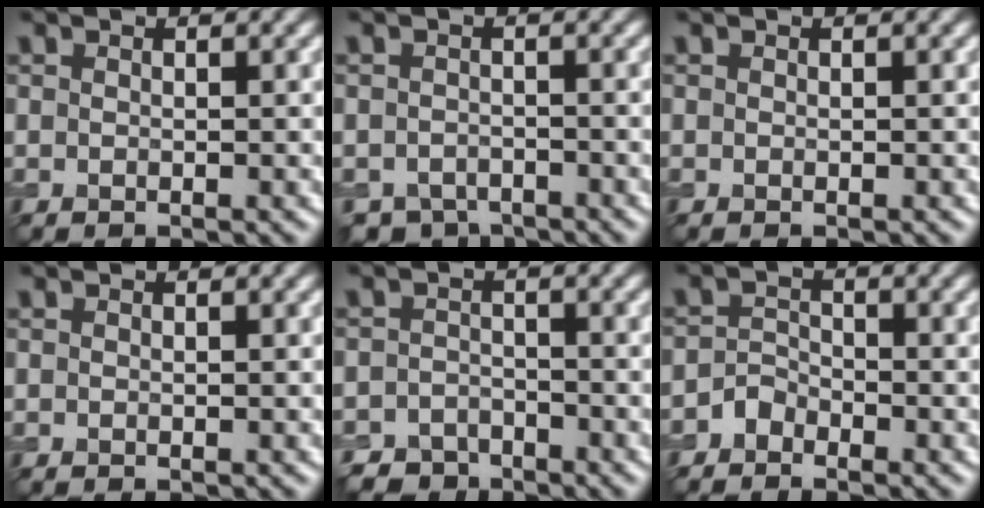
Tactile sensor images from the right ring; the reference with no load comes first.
{"total": 2.9, "force": [-2.5, 1.4, 0.6], "torque": [0.000, -0.007, -0.045]}
{"total": 0.0}
{"total": 0.0}
{"total": 3.4, "force": [-2.9, 1.7, 0.3], "torque": [0.010, 0.001, -0.053]}
{"total": 1.6, "force": [-1.3, 0.9, 0.2], "torque": [-0.002, 0.011, -0.028]}